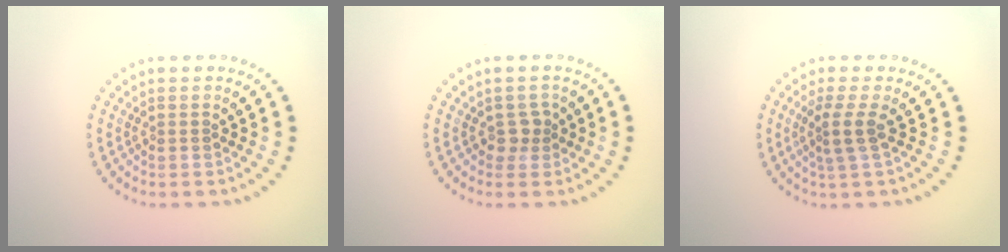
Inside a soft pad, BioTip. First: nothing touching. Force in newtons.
{"total": 1.3, "press": 1.0, "slide": 0.9}
{"total": 2.2, "press": 1.4, "slide": 1.6}